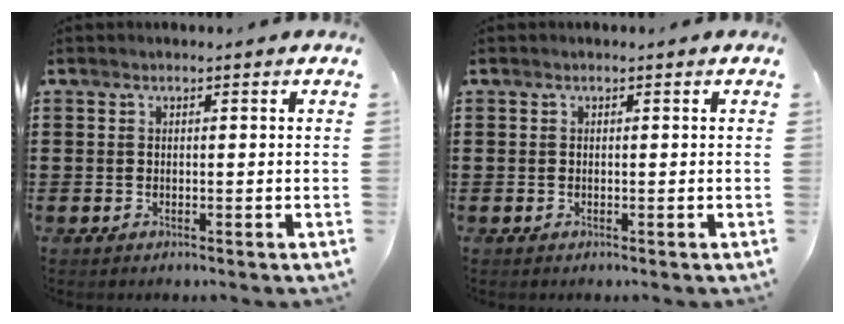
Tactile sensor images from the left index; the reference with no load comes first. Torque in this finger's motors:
{"motor_torque": [0.00, 0.00, 0.02, -0.01]}